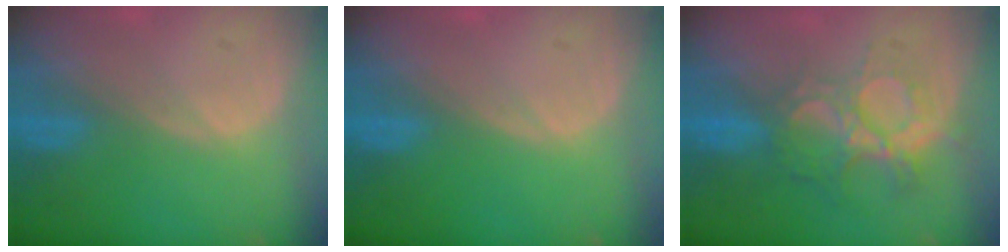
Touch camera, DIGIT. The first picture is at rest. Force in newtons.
{"total": 0.0}
{"total": 9.3, "press": 7.8, "slide": 5.0}